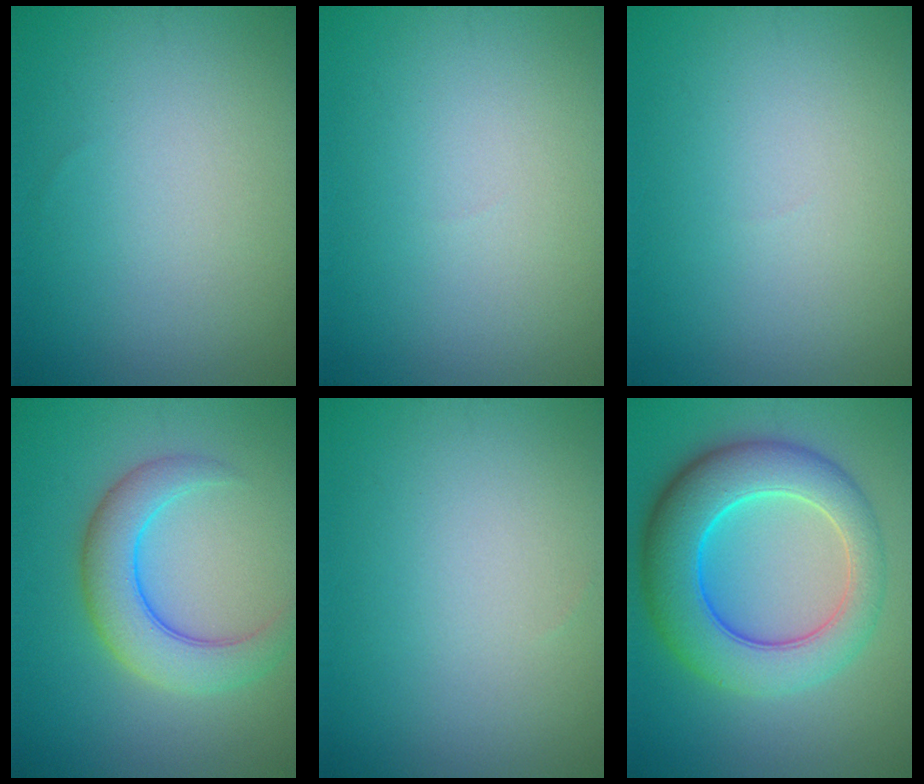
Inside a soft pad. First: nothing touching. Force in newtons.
{"total": 0.0}
{"total": 0.0}
{"total": 5.3, "press": 5.3, "slide": 0.2}
{"total": 0.0}
{"total": 8.9, "press": 8.9, "slide": 0.1}